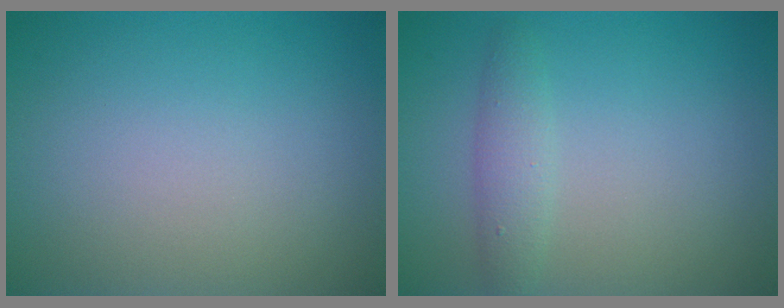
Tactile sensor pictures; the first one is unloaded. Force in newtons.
{"total": 1.9, "press": 1.9, "slide": 0.1}